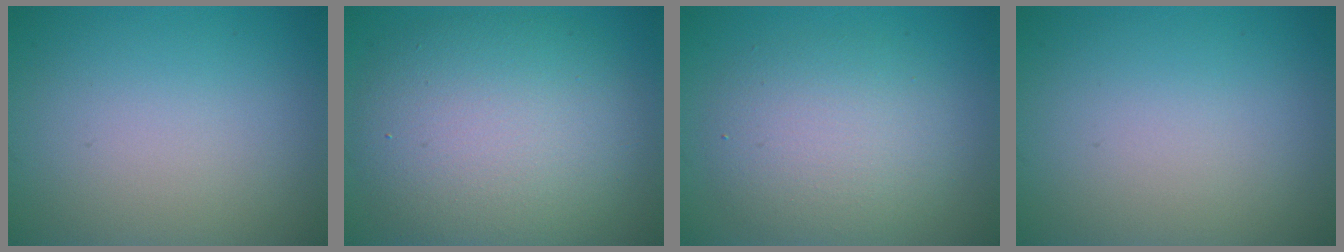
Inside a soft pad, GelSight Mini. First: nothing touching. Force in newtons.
{"total": 9.7, "press": 9.7, "slide": 0.7}
{"total": 4.8, "press": 4.8, "slide": 0.2}
{"total": 0.0}